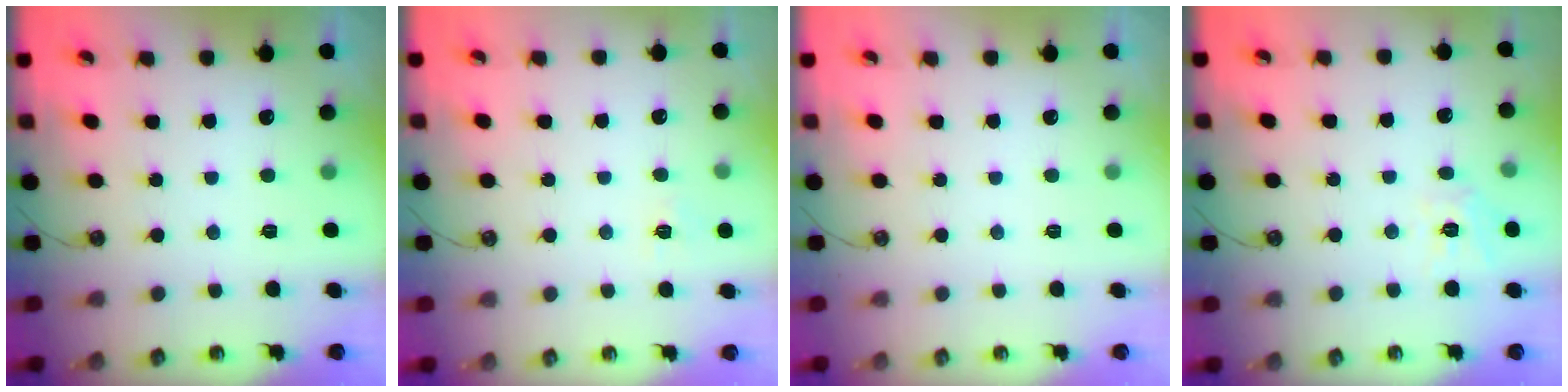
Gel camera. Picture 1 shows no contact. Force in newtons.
{"total": 4.8, "press": 4.8, "slide": 0.6}
{"total": 0.0}
{"total": 9.5, "press": 9.4, "slide": 0.9}